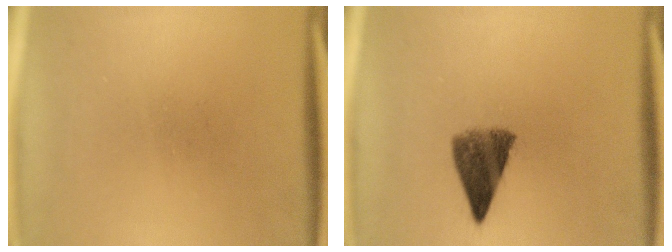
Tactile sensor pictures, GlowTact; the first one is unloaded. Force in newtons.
{"total": 6.8}